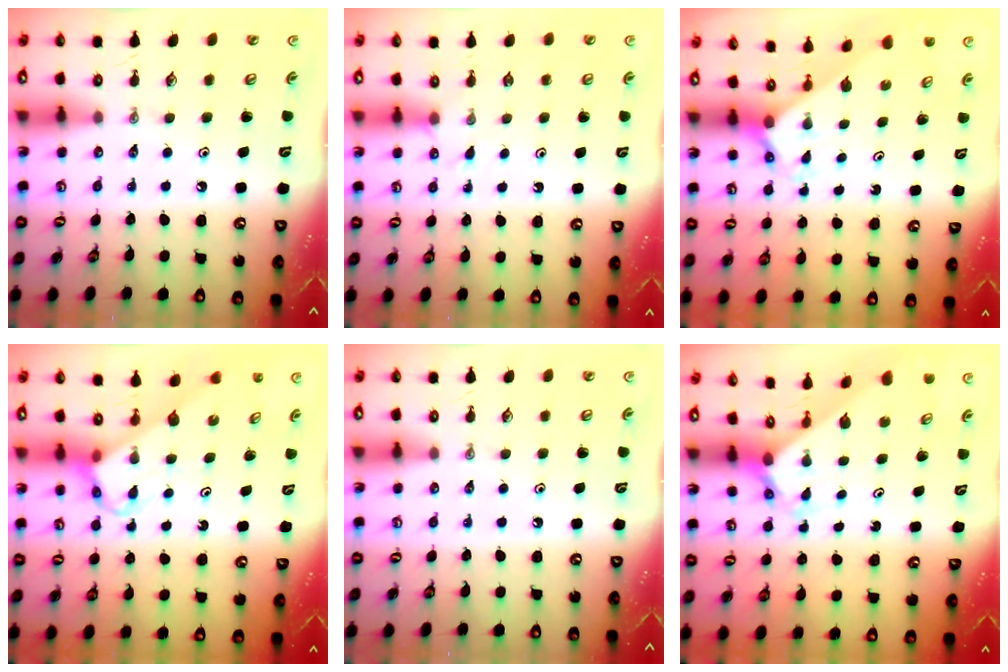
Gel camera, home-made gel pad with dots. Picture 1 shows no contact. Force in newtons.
{"total": 3.6, "press": 3.6, "slide": 0.5}
{"total": 2.0, "press": 2.0, "slide": 0.2}
{"total": 3.8, "press": 3.8, "slide": 0.2}
{"total": 0.0}
{"total": 2.3, "press": 2.3, "slide": 0.2}